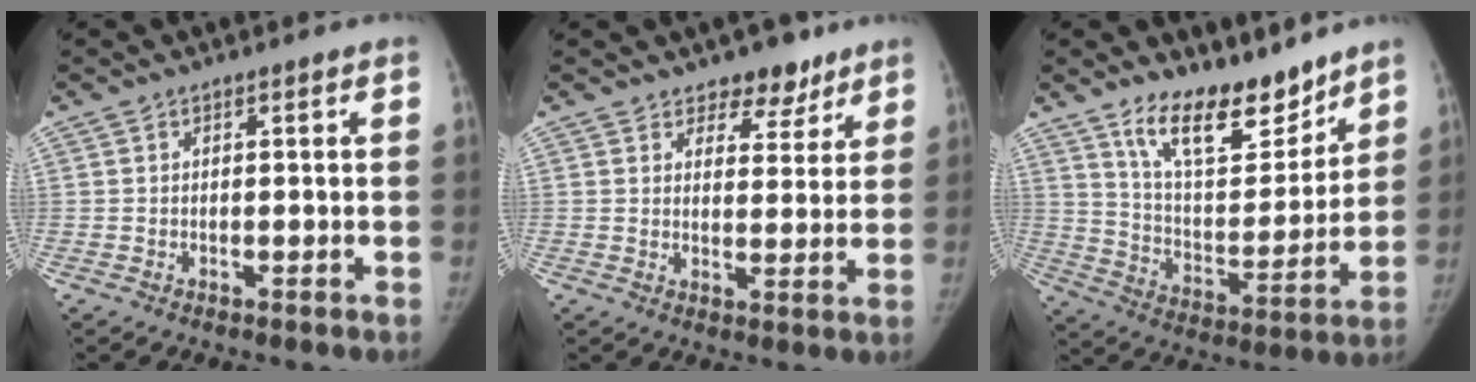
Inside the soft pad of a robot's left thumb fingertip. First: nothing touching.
{"total": 6.3, "force": [4.7, 3.7, 2.0], "torque": [0.010, -0.027, 0.069]}
{"total": 16.1, "force": [12.2, 6.6, 8.1], "torque": [-0.086, -0.085, 0.216]}